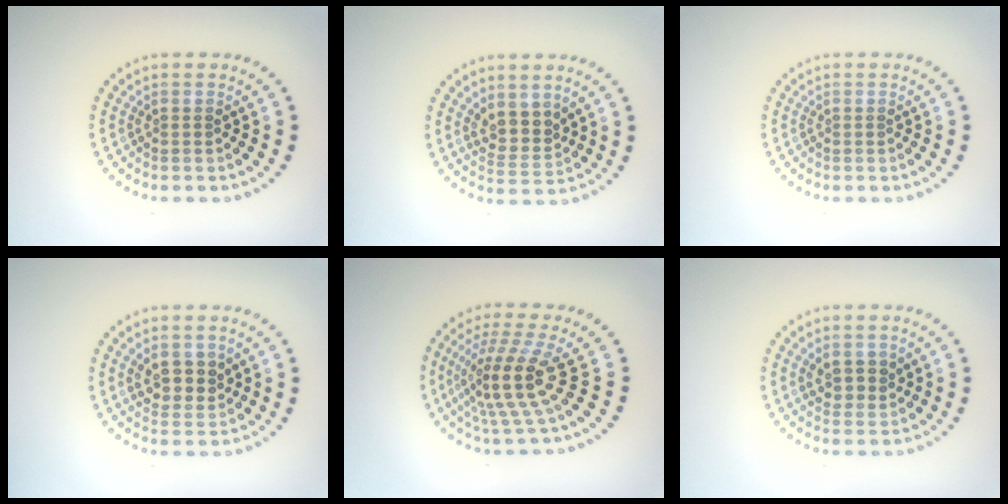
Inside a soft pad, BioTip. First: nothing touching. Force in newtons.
{"total": 2.8, "press": 2.2, "slide": 1.7}
{"total": 0.0}
{"total": 2.9, "press": 2.7, "slide": 0.8}
{"total": 5.1, "press": 3.7, "slide": 3.5}
{"total": 2.4, "press": 2.2, "slide": 0.8}